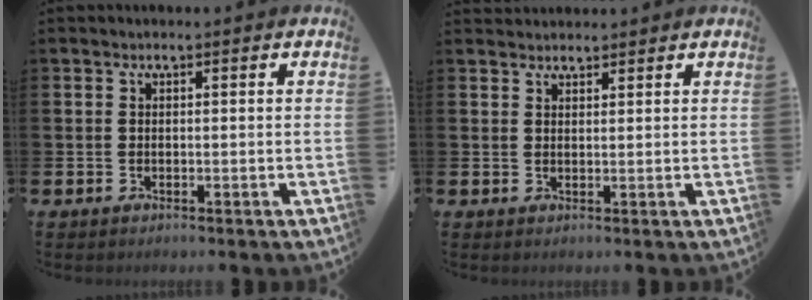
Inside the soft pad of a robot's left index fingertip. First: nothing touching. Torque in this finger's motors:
{"motor_torque": [1.08, -1.06, 0.06, 0.06]}